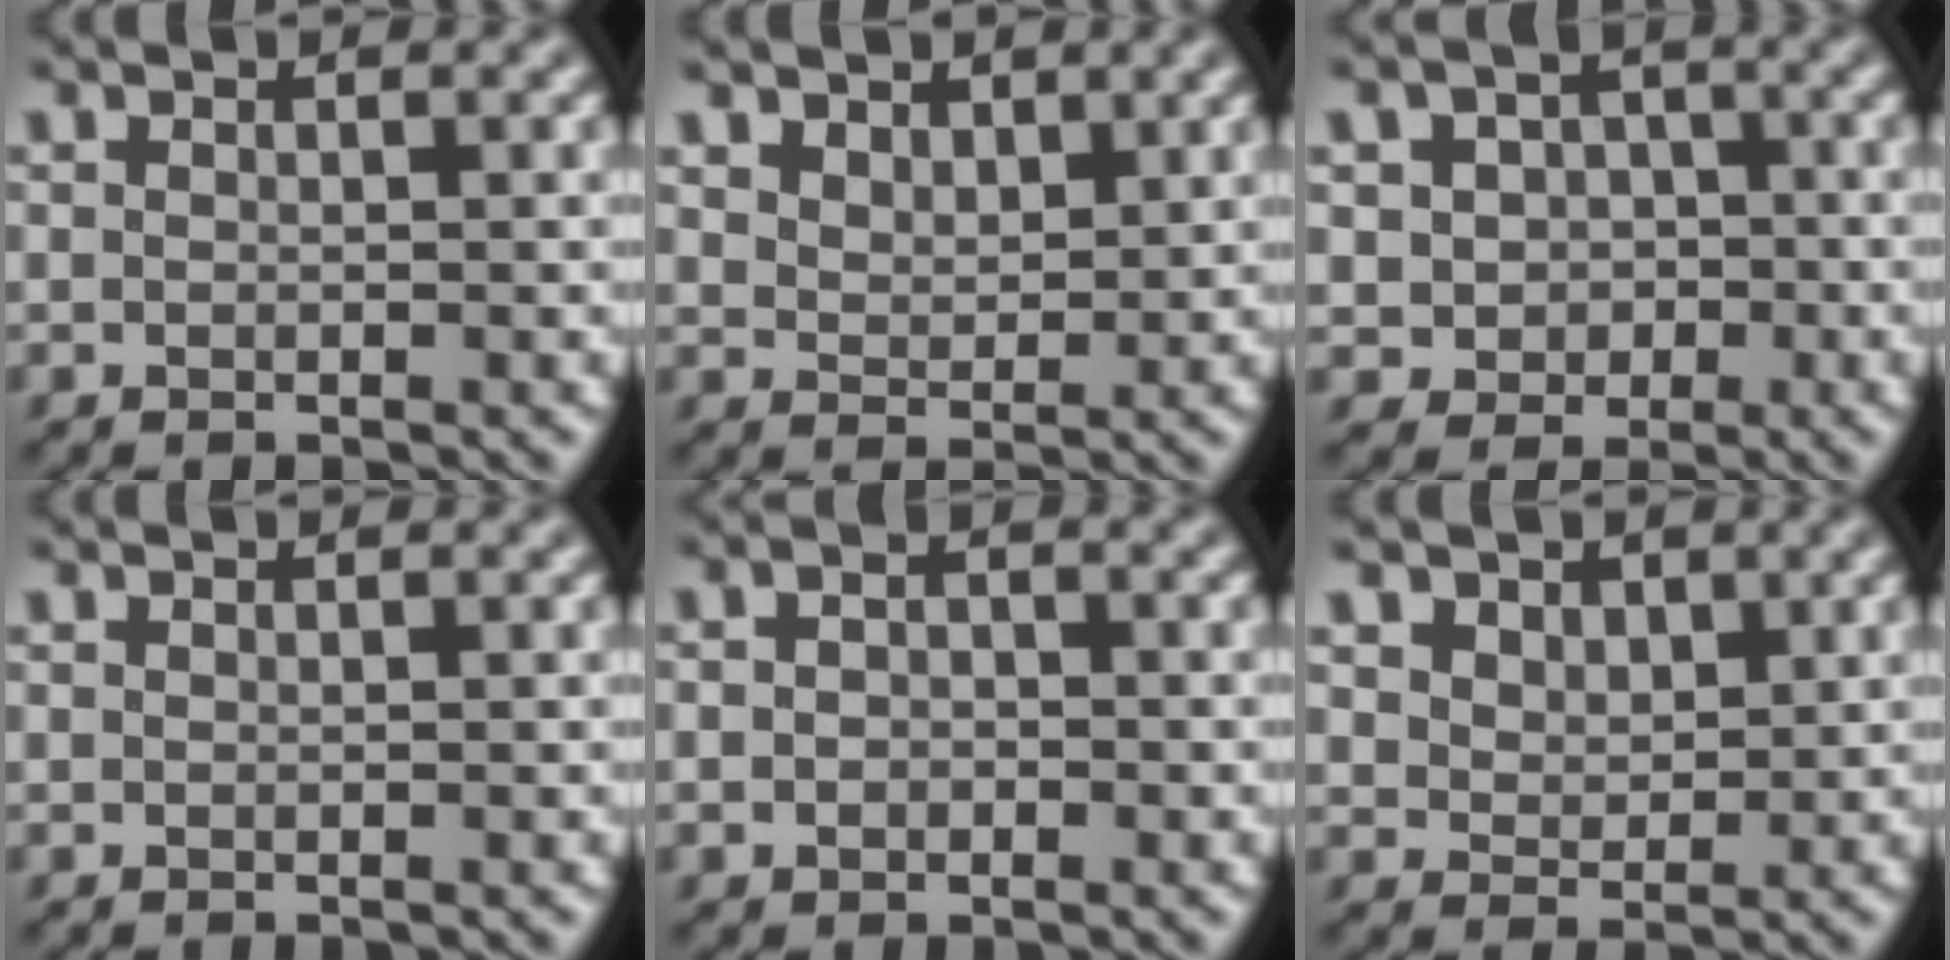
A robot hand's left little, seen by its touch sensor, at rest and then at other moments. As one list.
[{"total": 3.0, "force": [2.1, 1.8, 1.1], "torque": [-0.043, -0.010, 0.043]}, {"total": 4.6, "force": [0.1, 4.2, 1.8], "torque": [-0.022, 0.017, -0.011]}, {"total": 0.0}, {"total": 2.4, "force": [-0.3, 1.8, 1.5], "torque": [-0.018, 0.004, -0.017]}, {"total": 3.9, "force": [2.3, 2.8, 1.5], "torque": [-0.063, -0.011, 0.051]}]